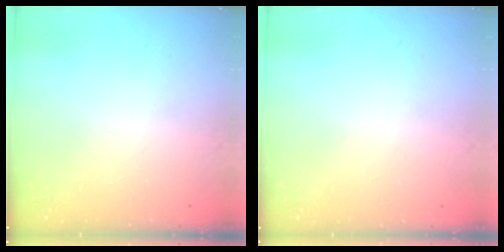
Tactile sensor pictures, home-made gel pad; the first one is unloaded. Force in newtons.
{"total": 1.1, "press": 0.8, "slide": 0.7}